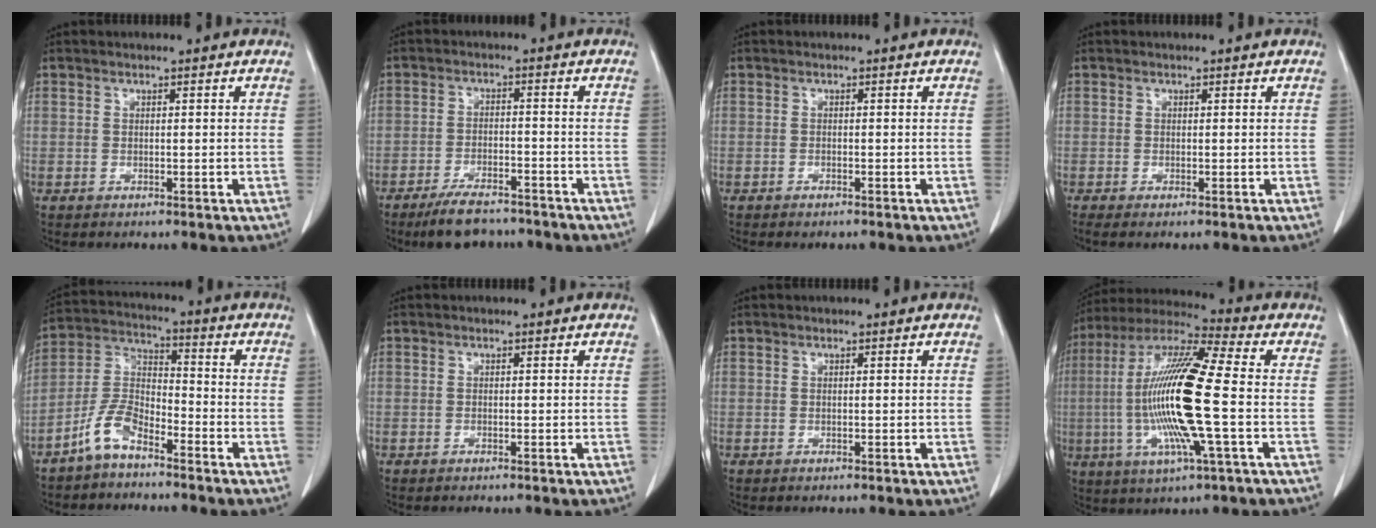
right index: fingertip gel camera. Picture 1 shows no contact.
{"total": 7.9, "force": [-6.5, 2.5, 3.8], "torque": [-0.067, -0.010, -0.106]}
{"total": 0.6, "force": [-0.5, 0.2, 0.4], "torque": [-0.010, -0.002, -0.004]}
{"total": 0.8, "force": [-0.6, 0.0, 0.5], "torque": [-0.010, -0.002, -0.010]}
{"total": 7.3, "force": [-5.3, 2.7, 4.3], "torque": [-0.103, 0.006, -0.111]}
{"total": 0.0}
{"total": 0.0}
{"total": 18.6, "force": [-2.2, 1.1, 18.4], "torque": [-0.377, -0.005, -0.051]}